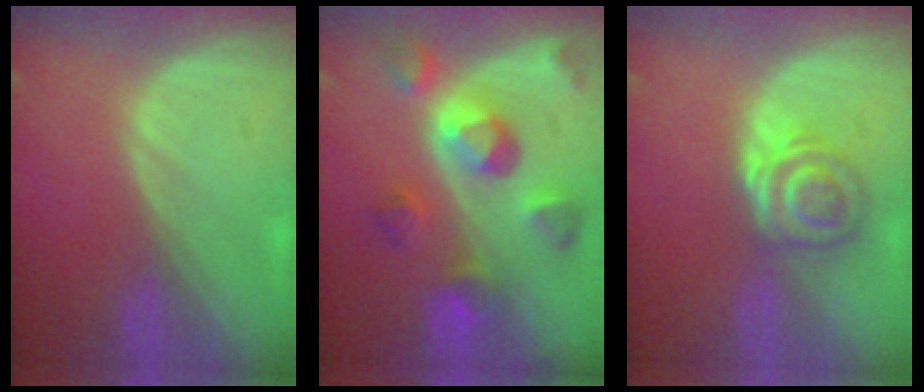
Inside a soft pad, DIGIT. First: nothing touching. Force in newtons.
{"total": 9.7, "press": 8.8, "slide": 4.1}
{"total": 5.5, "press": 5.3, "slide": 1.8}